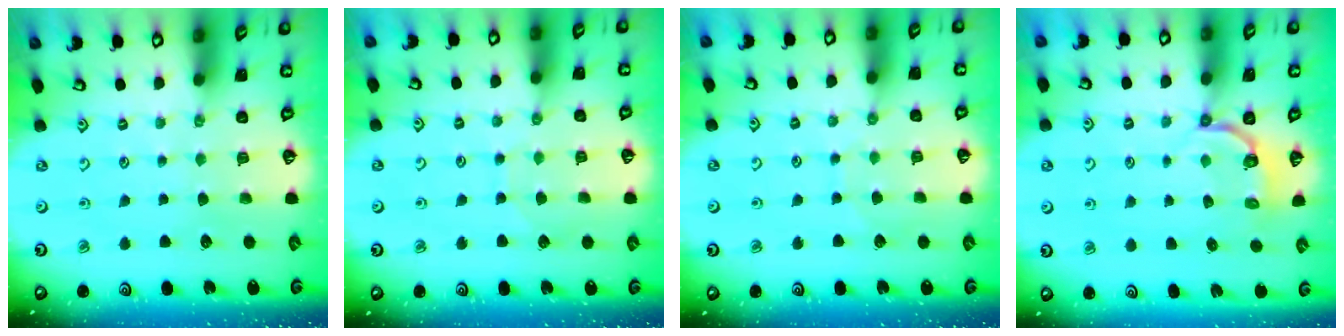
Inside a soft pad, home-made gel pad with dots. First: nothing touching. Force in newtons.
{"total": 4.8, "press": 4.8, "slide": 0.5}
{"total": 4.9, "press": 4.8, "slide": 0.3}
{"total": 3.7, "press": 2.2, "slide": 3.0}